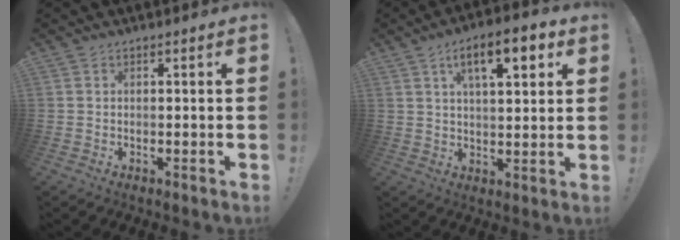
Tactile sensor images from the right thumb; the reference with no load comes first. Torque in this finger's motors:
{"motor_torque": [-0.66, 1.61, 0.47, 0.52, 0.06]}